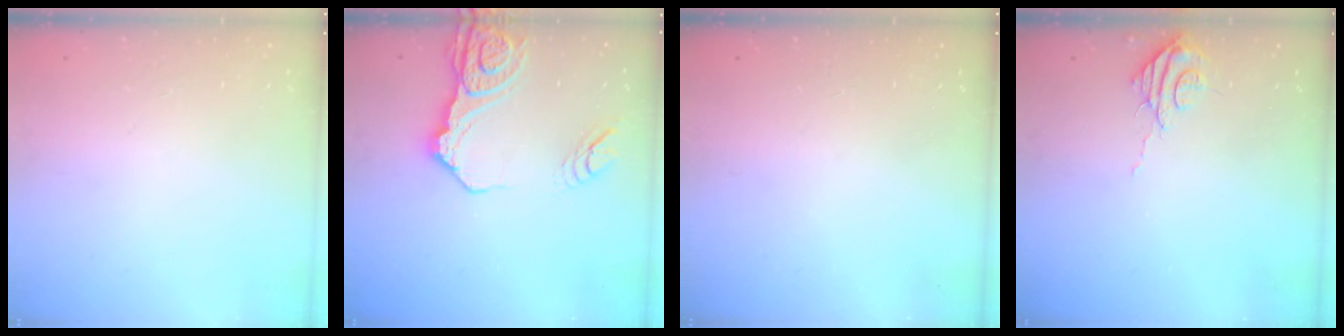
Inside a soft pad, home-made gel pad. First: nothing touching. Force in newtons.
{"total": 16.3, "press": 16.2, "slide": 2.0}
{"total": 0.0}
{"total": 6.3, "press": 6.2, "slide": 0.5}